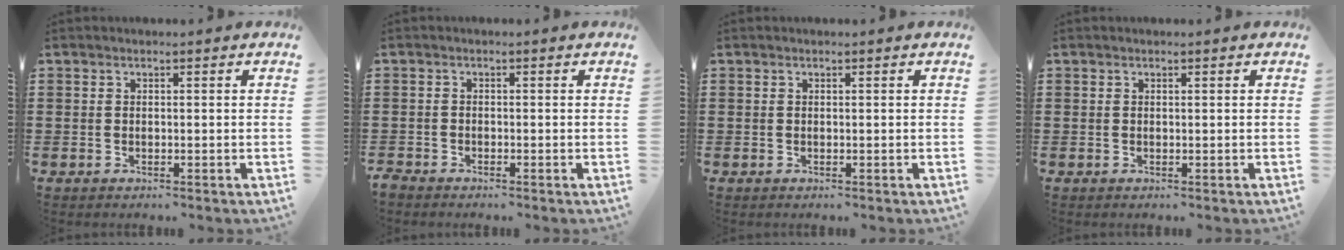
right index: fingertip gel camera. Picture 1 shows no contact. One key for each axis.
{"total": 1.0, "fx": -1.0, "fy": 0.2, "fz": 0.0, "tx": -0.004, "ty": -0.002, "tz": -0.021}
{"total": 0.0}
{"total": 0.0}